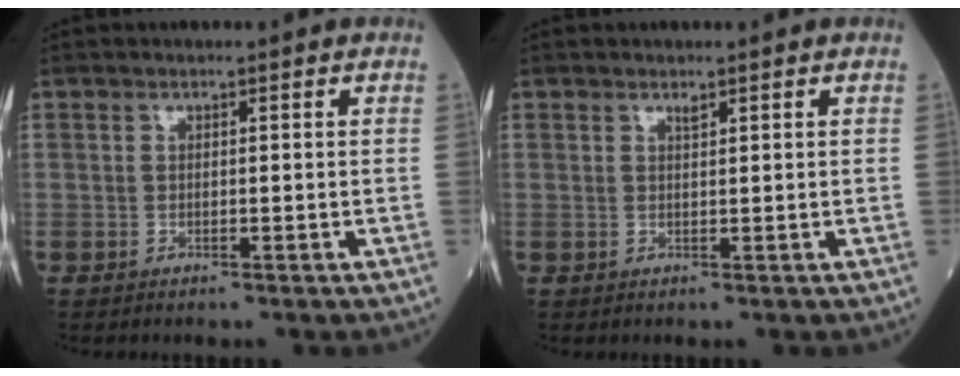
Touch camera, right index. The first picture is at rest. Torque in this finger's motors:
{"motor_torque": [-0.02, 0.01, -0.02, 0.02]}